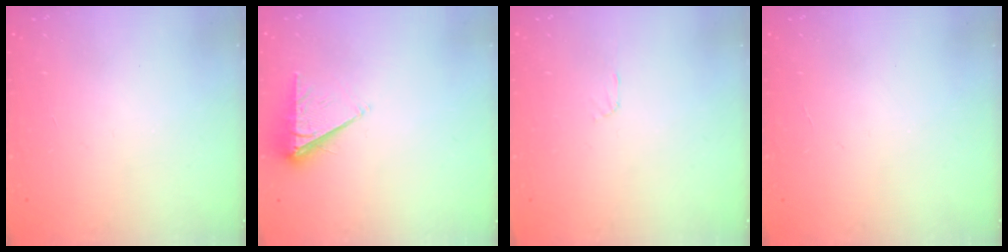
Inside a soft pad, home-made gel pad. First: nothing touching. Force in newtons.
{"total": 5.2, "press": 5.1, "slide": 0.8}
{"total": 2.9, "press": 2.9, "slide": 0.4}
{"total": 0.0}